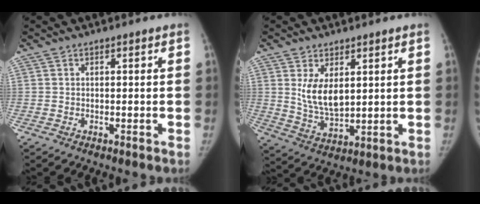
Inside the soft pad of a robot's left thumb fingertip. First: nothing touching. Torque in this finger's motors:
{"motor_torque": [0.42, 0.57, 0.78, -0.83, 0.00]}